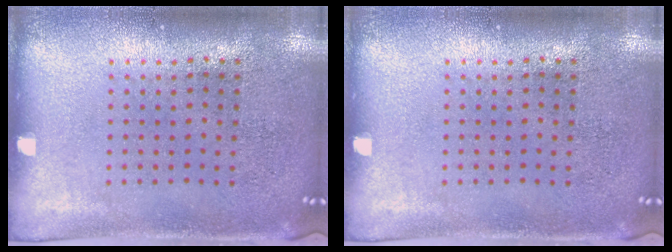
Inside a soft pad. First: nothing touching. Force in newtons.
{"total": 0.0}